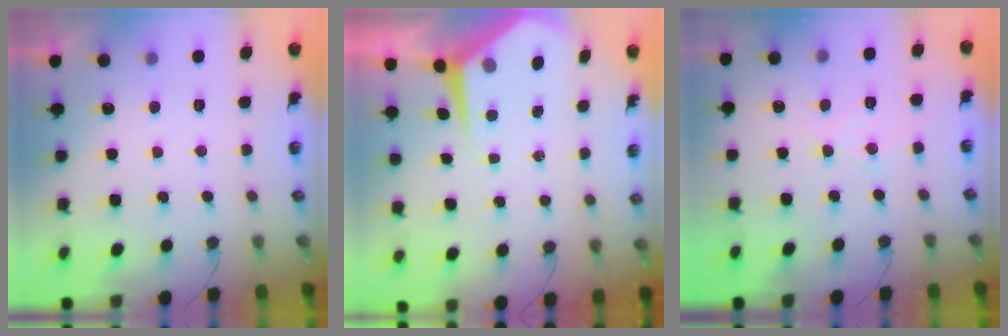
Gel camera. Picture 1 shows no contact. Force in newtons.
{"total": 4.9, "press": 4.8, "slide": 0.5}
{"total": 7.2, "press": 7.2, "slide": 0.3}